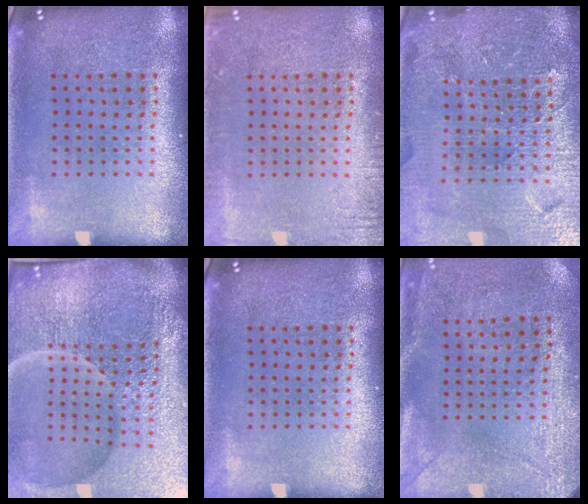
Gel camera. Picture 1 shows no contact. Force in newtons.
{"total": 1.8, "press": 1.8, "slide": 0.2}
{"total": 4.6, "press": 4.3, "slide": 1.5}
{"total": 6.9, "press": 6.2, "slide": 3.2}
{"total": 0.0}
{"total": 3.0, "press": 2.3, "slide": 1.9}